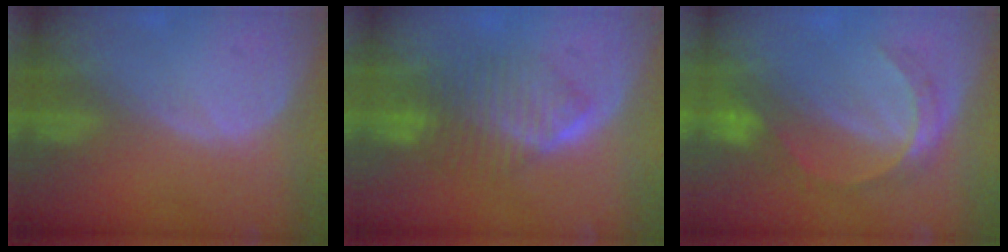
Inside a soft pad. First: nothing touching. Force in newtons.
{"total": 6.6, "press": 6.6, "slide": 0.2}
{"total": 6.1, "press": 5.3, "slide": 3.1}